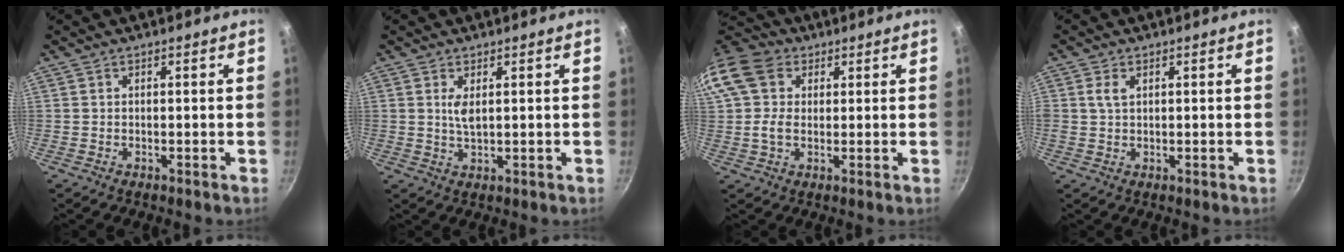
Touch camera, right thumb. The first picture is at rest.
{"total": 2.9, "force": [0.8, 1.2, 2.6], "torque": [-0.048, -0.008, 0.017]}
{"total": 15.0, "force": [4.1, 11.5, 8.6], "torque": [-0.181, 0.023, 0.062]}
{"total": 2.5, "force": [0.9, 1.5, 1.8], "torque": [-0.032, -0.001, 0.016]}